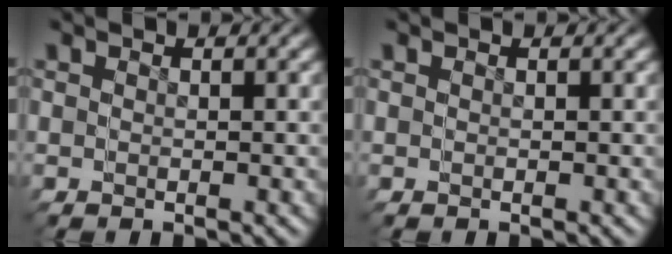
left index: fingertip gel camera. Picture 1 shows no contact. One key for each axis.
{"total": 0.0}